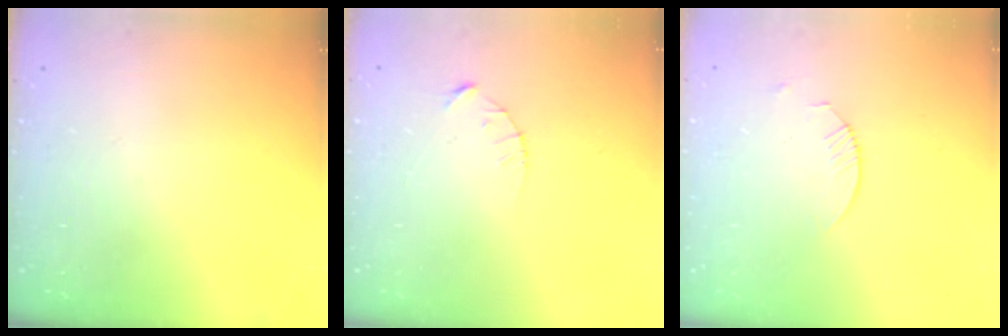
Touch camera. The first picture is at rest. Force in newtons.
{"total": 2.1, "press": 2.1, "slide": 0.3}
{"total": 1.8, "press": 1.8, "slide": 0.2}